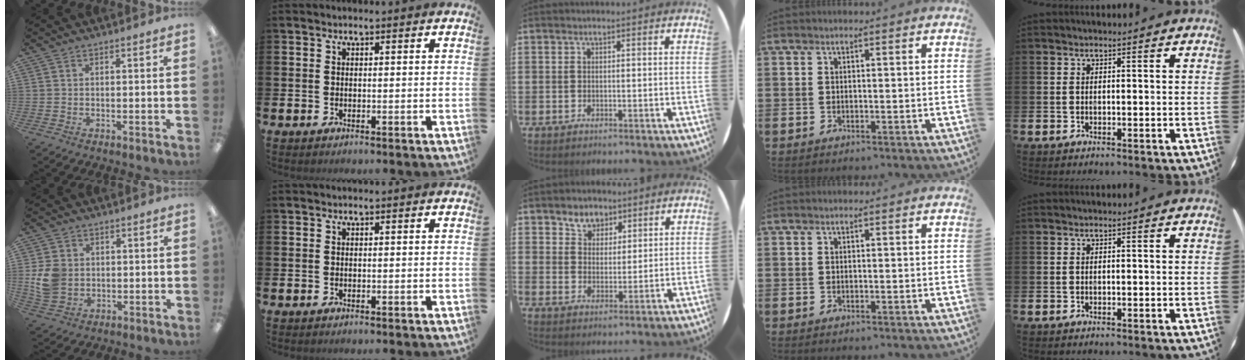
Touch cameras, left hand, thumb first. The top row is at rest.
{"thumb": {"total": 7.9, "force": [0.7, 6.8, 3.8], "torque": [-0.073, 0.012, 0.018]}, "middle": {"total": 3.9, "force": [3.1, 2.4, 0.0], "torque": [-0.012, 0.001, 0.058]}}